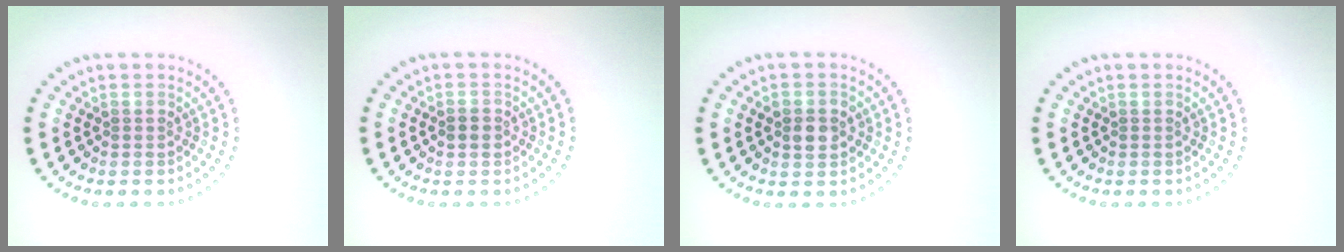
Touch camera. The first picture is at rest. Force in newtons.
{"total": 1.2, "press": 1.2, "slide": 0.3}
{"total": 2.5, "press": 2.5, "slide": 0.2}
{"total": 0.0}